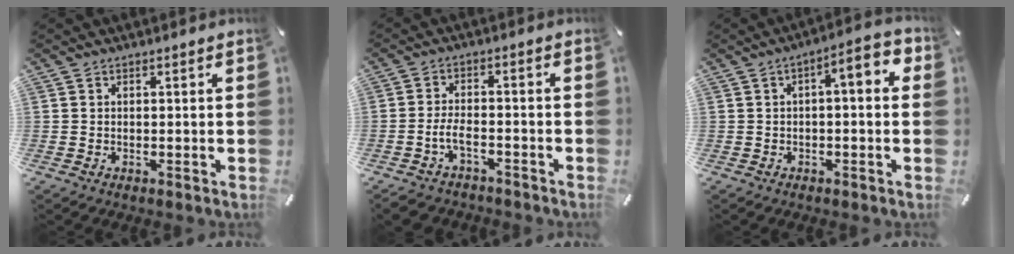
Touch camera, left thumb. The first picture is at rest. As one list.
[{"total": 5.0, "force": [-2.8, 2.3, 3.5], "torque": [-0.078, 0.011, -0.056]}, {"total": 6.2, "force": [0.8, 2.0, 5.8], "torque": [-0.085, -0.008, 0.008]}]